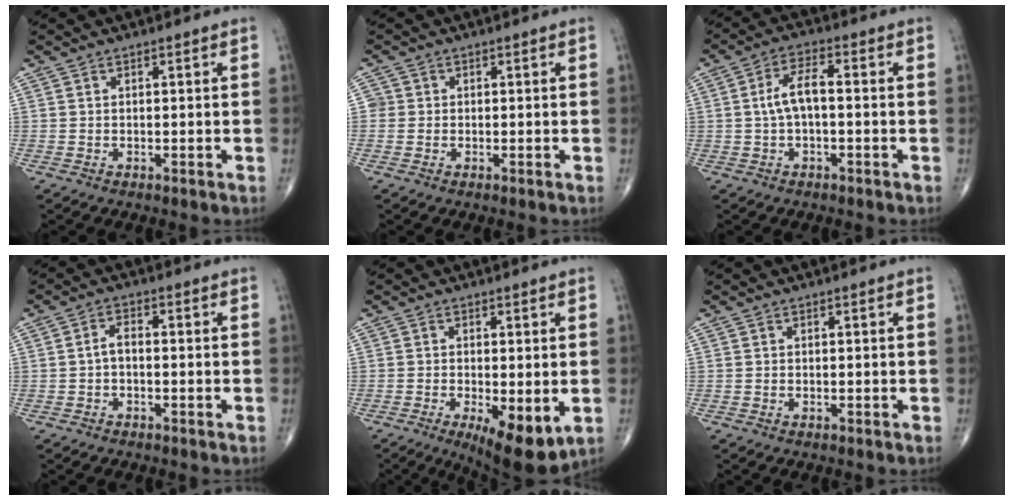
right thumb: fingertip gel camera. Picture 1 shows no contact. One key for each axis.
{"total": 1.6, "fx": -0.1, "fy": 1.6, "fz": 0.2, "tx": 0.007, "ty": 0.005, "tz": -0.004}
{"total": 5.7, "fx": -0.1, "fy": 2.4, "fz": 5.2, "tx": -0.106, "ty": 0.021, "tz": -0.008}
{"total": 2.5, "fx": -0.5, "fy": 1.3, "fz": 2.0, "tx": -0.035, "ty": 0.014, "tz": -0.013}
{"total": 10.3, "fx": -3.1, "fy": 3.6, "fz": 9.1, "tx": -0.135, "ty": -0.021, "tz": -0.040}
{"total": 0.0}